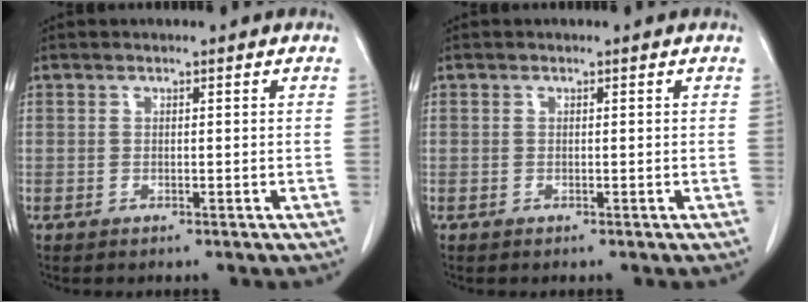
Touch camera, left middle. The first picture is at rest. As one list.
[{"total": 0.0}]